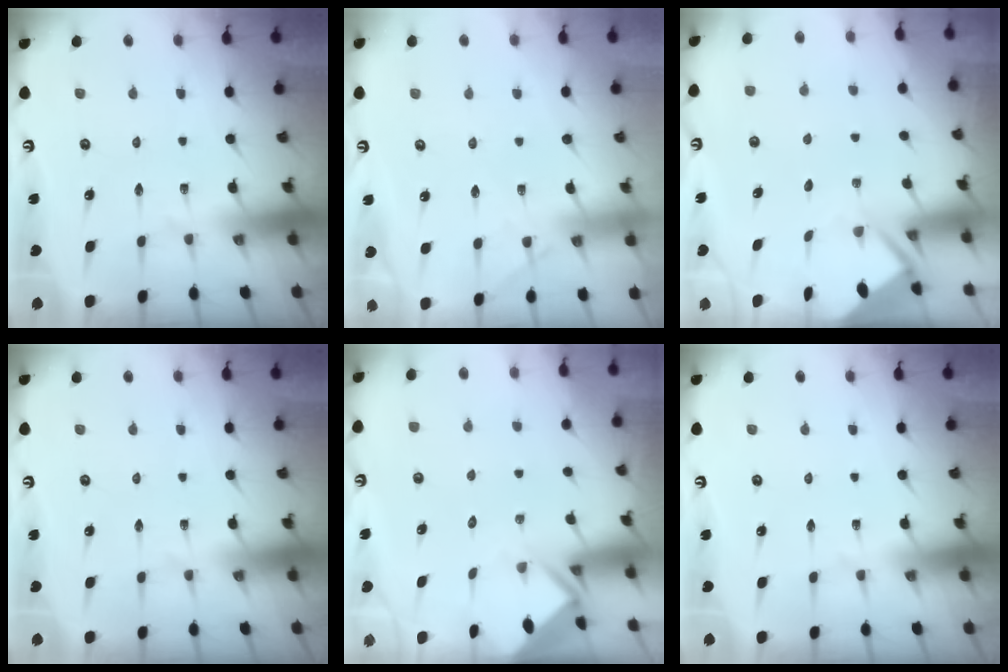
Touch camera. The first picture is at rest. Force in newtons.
{"total": 3.1, "press": 3.1, "slide": 0.5}
{"total": 3.8, "press": 3.8, "slide": 0.3}
{"total": 0.0}
{"total": 2.6, "press": 2.6, "slide": 0.1}
{"total": 0.0}